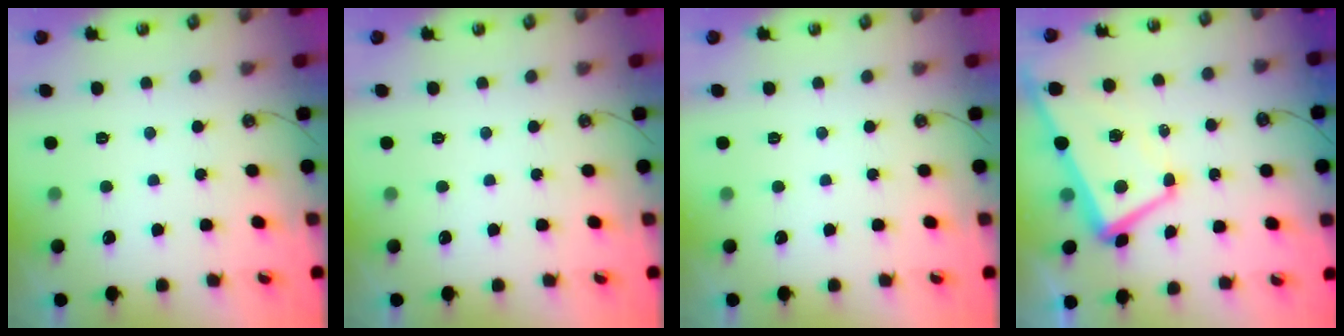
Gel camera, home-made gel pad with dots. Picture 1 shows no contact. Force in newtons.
{"total": 0.0}
{"total": 0.0}
{"total": 2.9, "press": 2.8, "slide": 0.9}